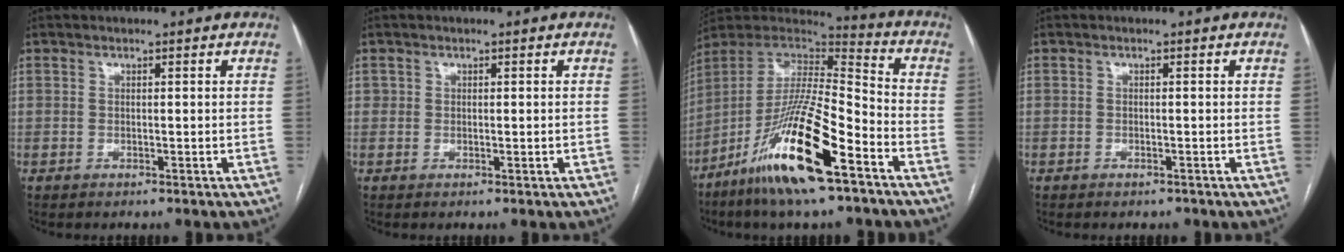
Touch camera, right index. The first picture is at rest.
{"total": 0.8, "force": [0.1, 0.6, 0.5], "torque": [-0.011, 0.006, 0.005]}
{"total": 20.3, "force": [-11.1, 2.7, 16.8], "torque": [-0.338, -0.034, -0.206]}
{"total": 0.9, "force": [-0.8, 0.4, 0.3], "torque": [-0.008, -0.001, -0.008]}